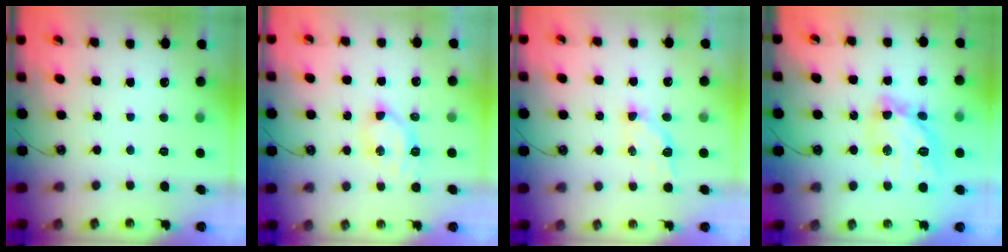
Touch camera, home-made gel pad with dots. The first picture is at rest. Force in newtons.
{"total": 6.1, "press": 6.0, "slide": 0.7}
{"total": 4.4, "press": 4.4, "slide": 0.4}
{"total": 14.0, "press": 13.9, "slide": 1.3}